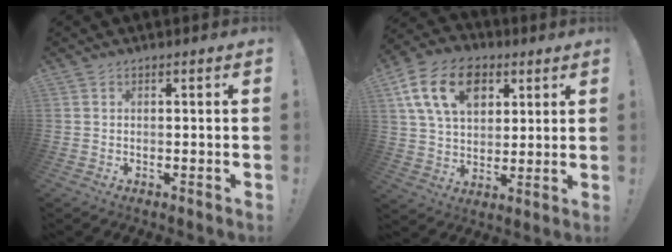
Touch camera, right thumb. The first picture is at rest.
{"total": 17.9, "force": [7.3, 12.2, 10.9], "torque": [-0.178, -0.021, 0.135]}